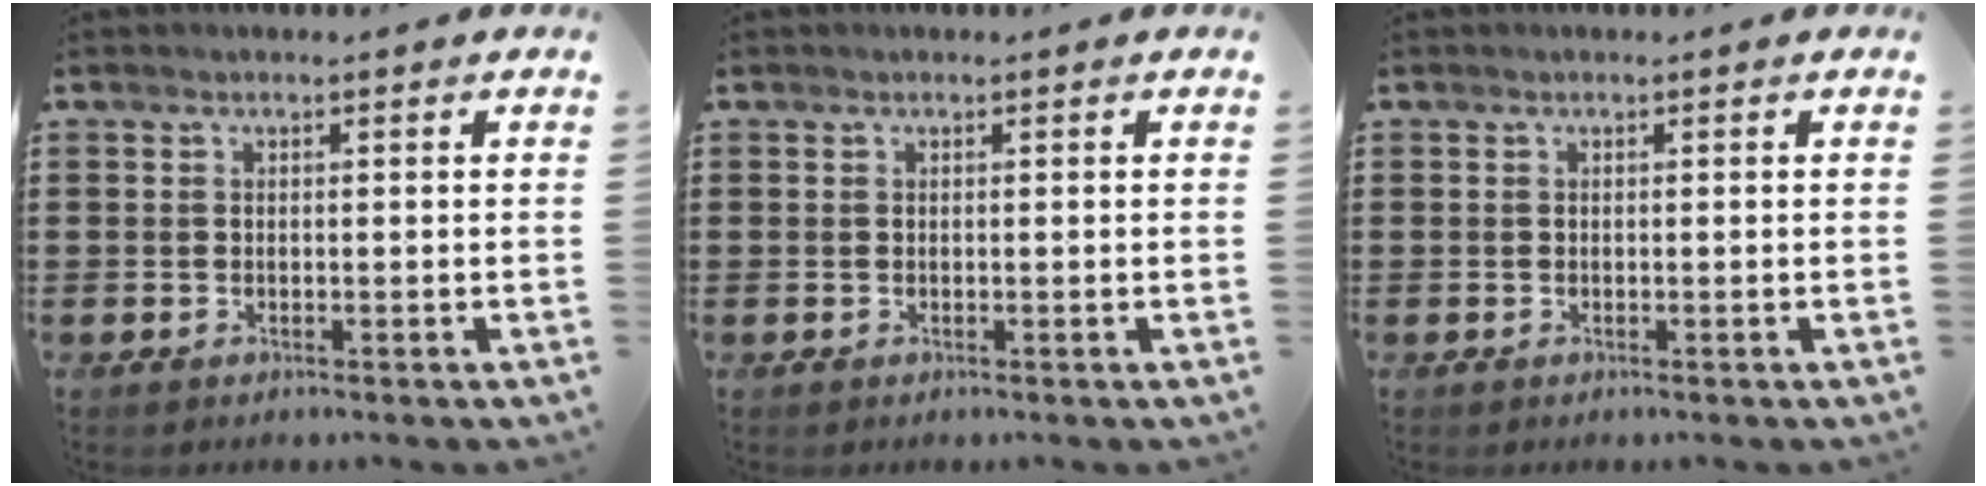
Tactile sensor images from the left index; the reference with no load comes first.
{"total": 0.0}
{"total": 0.0}